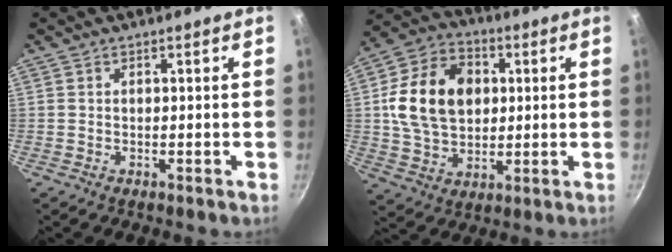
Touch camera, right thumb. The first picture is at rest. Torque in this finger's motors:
{"motor_torque": [0.98, 3.12, 0.83, 1.05, 0.43]}